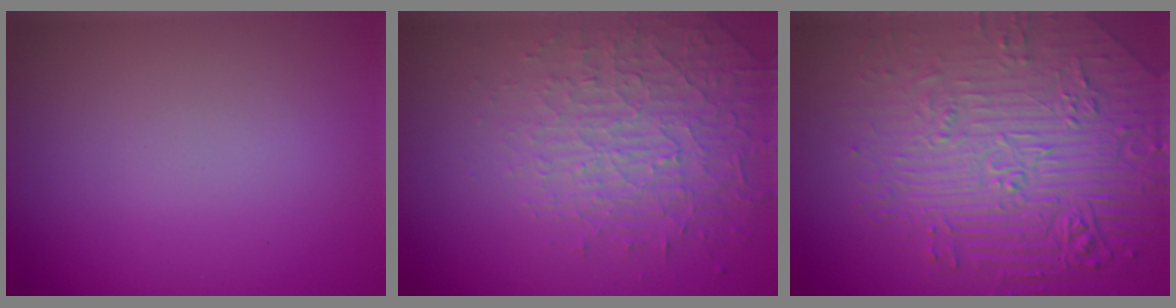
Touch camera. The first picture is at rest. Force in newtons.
{"total": 4.6, "press": 3.4, "slide": 3.1}
{"total": 7.6, "press": 5.9, "slide": 4.7}